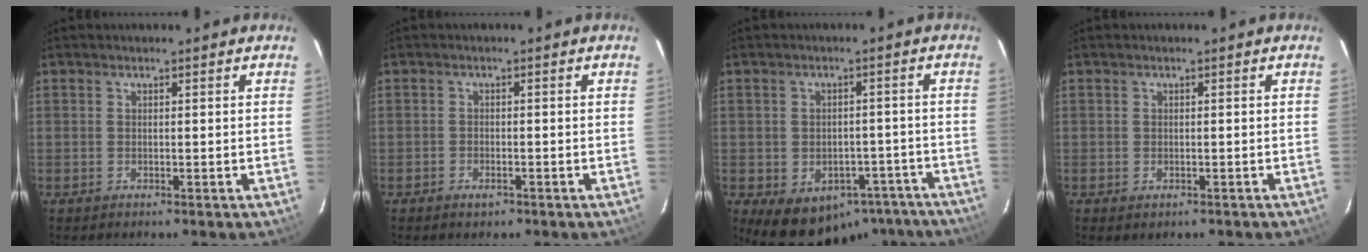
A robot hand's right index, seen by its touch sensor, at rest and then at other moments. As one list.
[{"total": 1.9, "force": [-1.4, 1.1, 0.8], "torque": [-0.017, -0.001, -0.023]}, {"total": 14.7, "force": [-10.4, 9.2, 5.0], "torque": [-0.095, 0.027, -0.099]}, {"total": 1.3, "force": [-0.7, 1.0, 0.6], "torque": [-0.008, -0.005, -0.009]}]